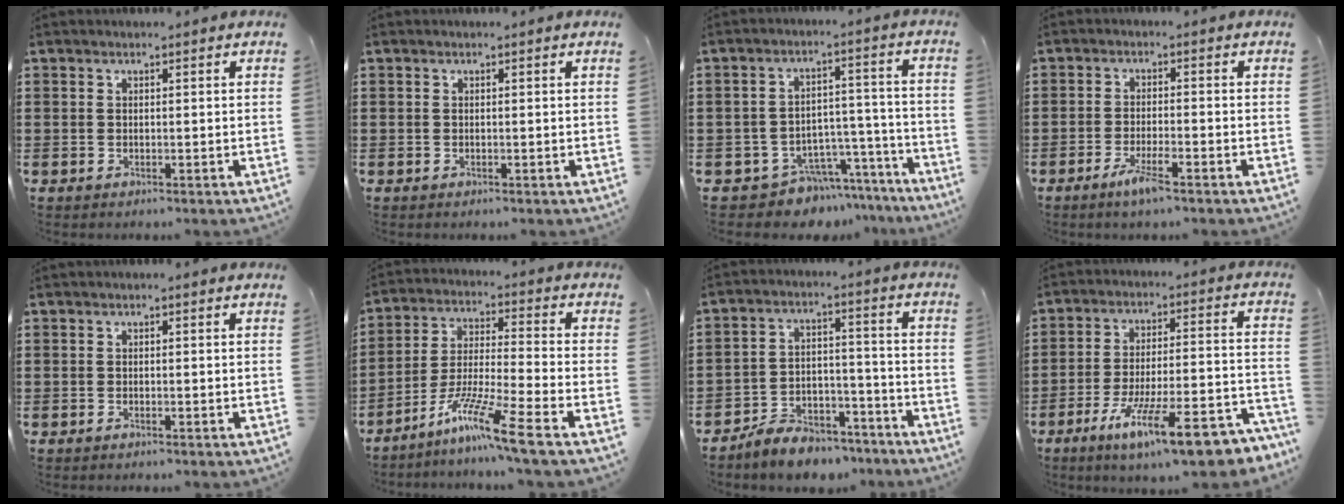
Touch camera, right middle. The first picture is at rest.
{"total": 0.0}
{"total": 7.2, "force": [-6.5, 2.8, 1.3], "torque": [-0.019, 0.032, -0.120]}
{"total": 4.0, "force": [-2.6, 0.3, 3.0], "torque": [-0.061, -0.005, -0.048]}
{"total": 0.5, "force": [-0.1, -0.1, 0.5], "torque": [-0.007, -0.002, -0.003]}
{"total": 10.2, "force": [-7.2, 0.0, 7.2], "torque": [-0.148, -0.008, -0.145]}
{"total": 7.0, "force": [-6.6, 1.8, 1.3], "torque": [-0.021, 0.023, -0.129]}
{"total": 14.3, "force": [-10.0, 2.3, 10.0], "torque": [-0.159, 0.032, -0.173]}